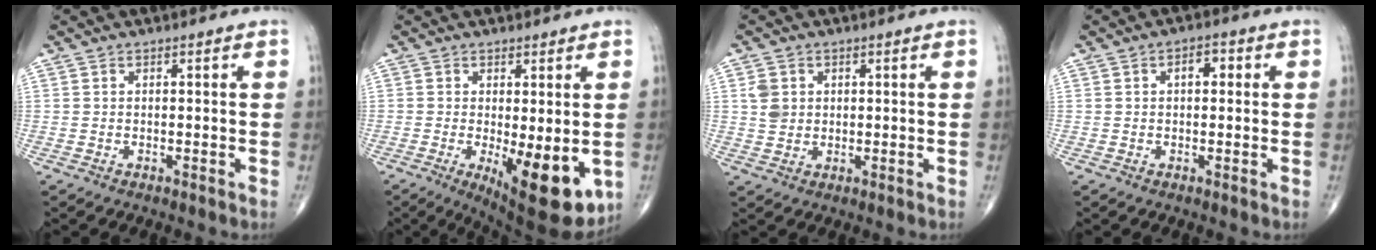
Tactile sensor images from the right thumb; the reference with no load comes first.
{"total": 12.5, "force": [-2.8, 4.4, 11.4], "torque": [-0.149, -0.026, -0.026]}
{"total": 3.6, "force": [0.9, 3.1, 1.7], "torque": [-0.017, -0.003, 0.020]}
{"total": 2.9, "force": [0.6, 1.7, 2.3], "torque": [-0.026, 0.009, 0.004]}